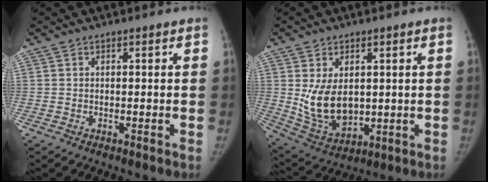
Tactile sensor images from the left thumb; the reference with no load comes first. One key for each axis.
{"total": 11.2, "fx": 1.2, "fy": 7.5, "fz": 8.3, "tx": -0.125, "ty": -0.018, "tz": 0.046}